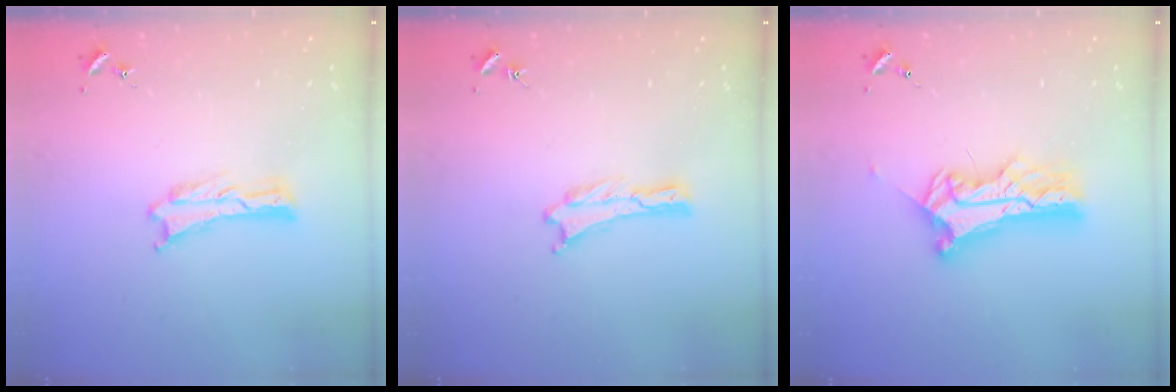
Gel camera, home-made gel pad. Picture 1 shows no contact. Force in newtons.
{"total": 0.0}
{"total": 10.5, "press": 10.5, "slide": 0.8}